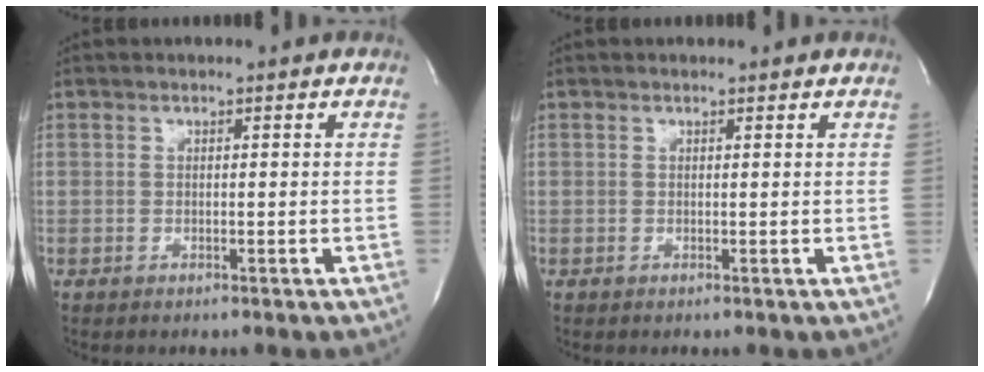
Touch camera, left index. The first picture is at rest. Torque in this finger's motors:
{"motor_torque": [0.01, 0.02, -0.29, 0.01]}